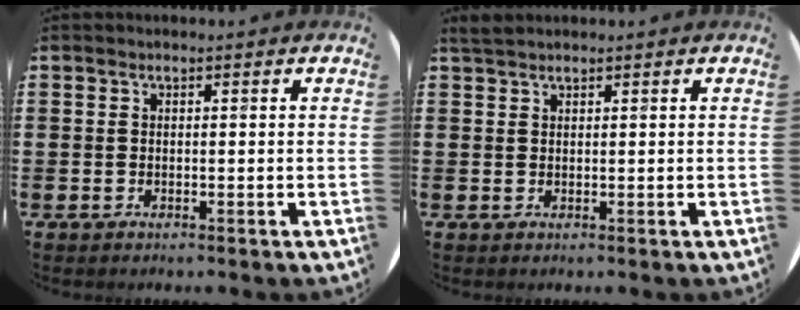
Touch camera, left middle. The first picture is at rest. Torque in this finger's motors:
{"motor_torque": [0.32, -0.09, -0.05, 0.00]}